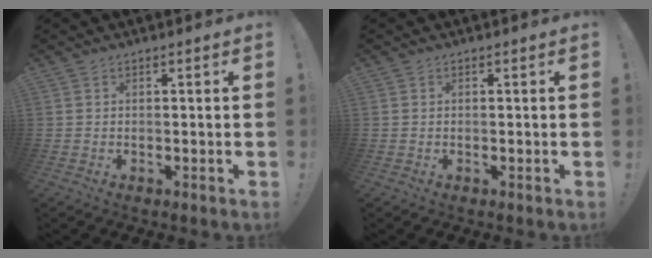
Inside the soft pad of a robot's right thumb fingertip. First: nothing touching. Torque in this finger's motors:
{"motor_torque": [0.01, -0.01, 0.06, -0.03, -0.03]}